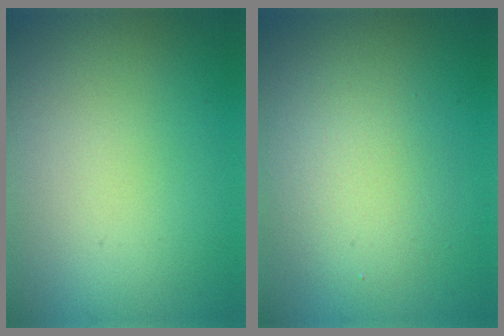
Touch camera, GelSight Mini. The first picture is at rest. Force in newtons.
{"total": 3.8, "press": 3.7, "slide": 0.3}